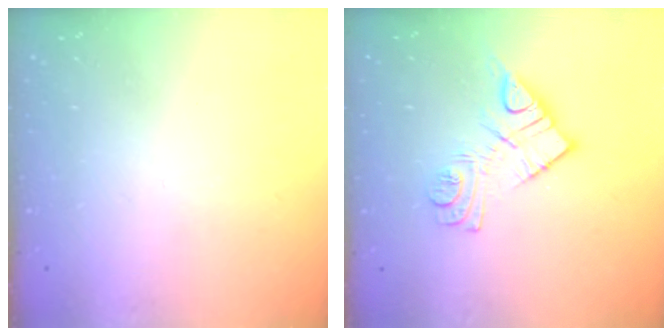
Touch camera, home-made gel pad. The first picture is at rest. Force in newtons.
{"total": 11.5, "press": 11.5, "slide": 0.6}